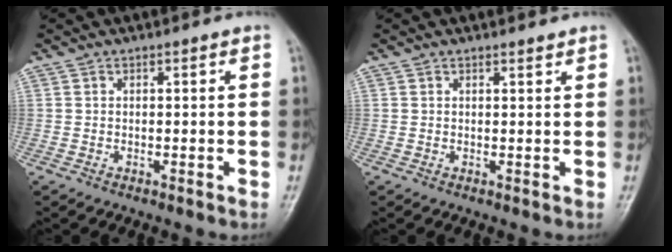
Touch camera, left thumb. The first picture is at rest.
{"total": 0.7, "force": [0.7, 0.1, 0.1], "torque": [-0.004, -0.007, 0.010]}